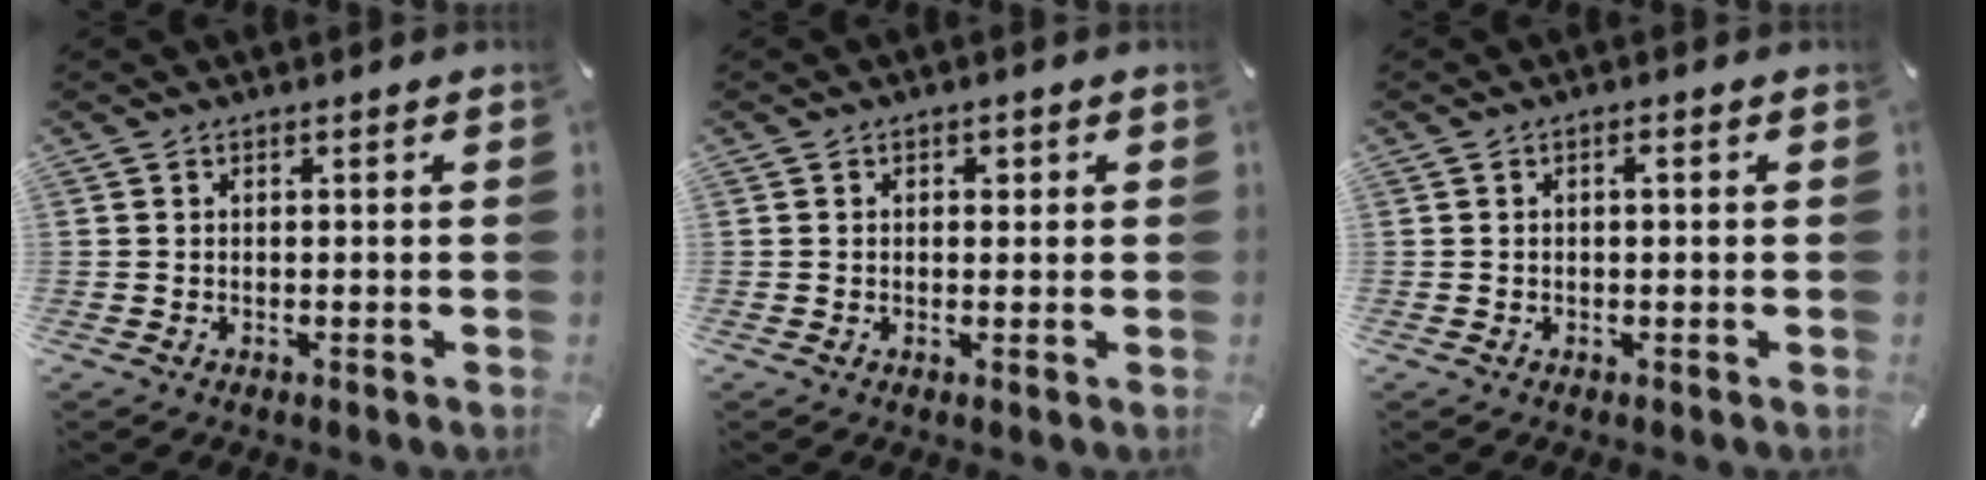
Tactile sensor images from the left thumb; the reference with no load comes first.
{"total": 1.5, "force": [0.1, 1.2, 0.8], "torque": [-0.009, 0.005, -0.003]}
{"total": 1.4, "force": [0.0, 0.6, 1.2], "torque": [-0.023, 0.003, -0.001]}